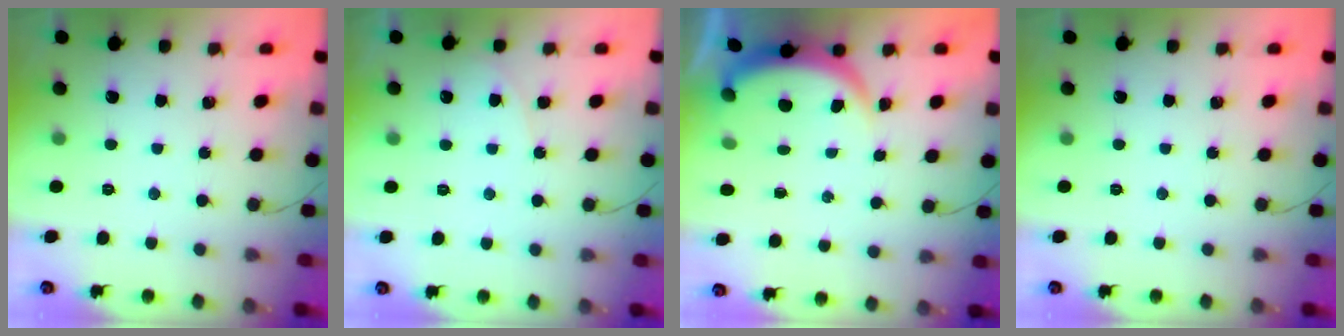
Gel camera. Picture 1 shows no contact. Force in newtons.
{"total": 5.2, "press": 5.2, "slide": 0.4}
{"total": 3.8, "press": 3.8, "slide": 0.3}
{"total": 0.0}